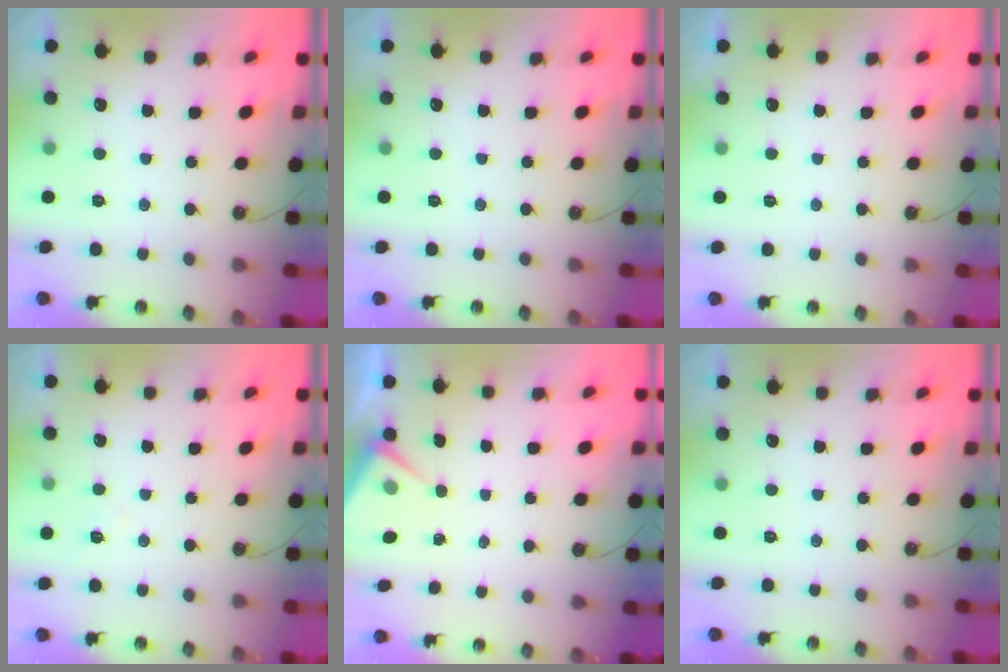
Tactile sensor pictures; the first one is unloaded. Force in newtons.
{"total": 0.0}
{"total": 2.7, "press": 2.7, "slide": 0.4}
{"total": 3.8, "press": 3.7, "slide": 0.7}
{"total": 4.2, "press": 4.1, "slide": 0.5}
{"total": 0.0}